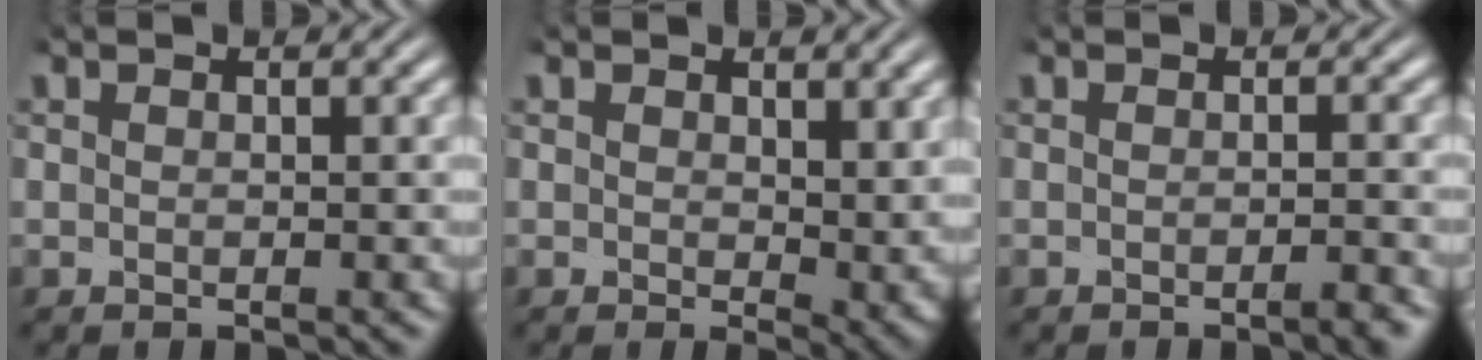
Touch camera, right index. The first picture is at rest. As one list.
[{"total": 2.0, "force": [0.6, 0.8, 1.7], "torque": [-0.020, -0.017, 0.017]}, {"total": 1.1, "force": [-0.9, -0.1, 0.6], "torque": [-0.007, 0.004, -0.019]}]